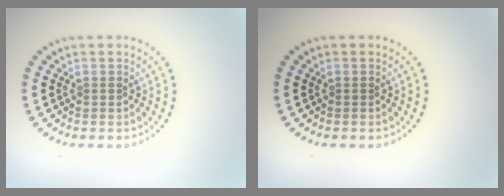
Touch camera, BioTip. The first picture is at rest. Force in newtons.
{"total": 0.0}